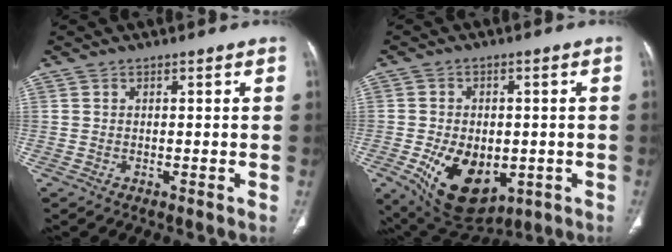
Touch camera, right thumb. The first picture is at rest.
{"total": 14.7, "force": [-4.1, 9.3, 10.7], "torque": [-0.155, -0.005, -0.041]}